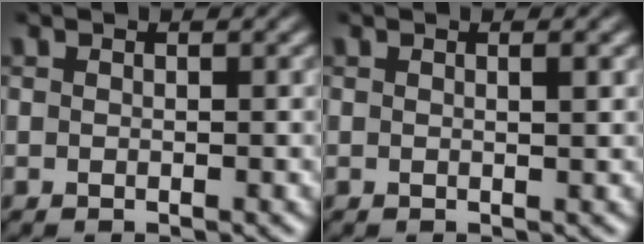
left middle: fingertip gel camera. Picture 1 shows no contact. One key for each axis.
{"total": 0.8, "fx": 0.3, "fy": 0.2, "fz": 0.7, "tx": -0.007, "ty": 0.003, "tz": 0.002}